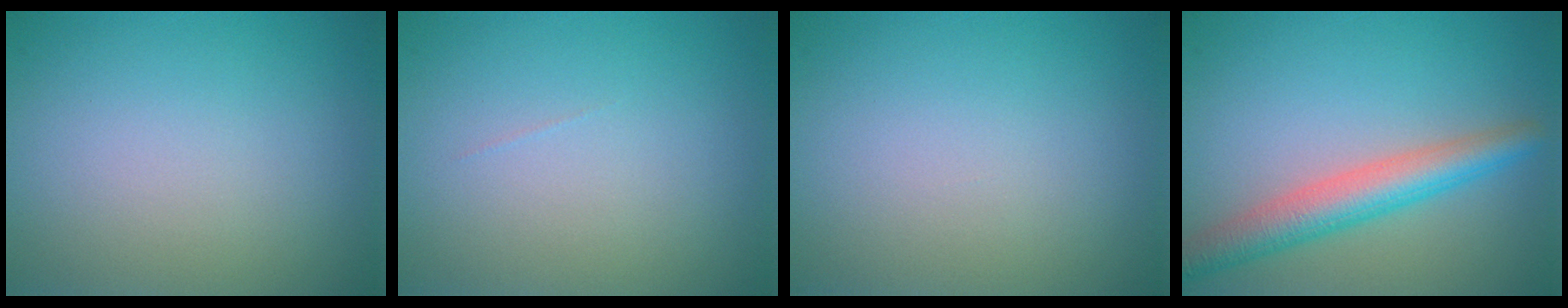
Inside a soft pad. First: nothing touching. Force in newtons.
{"total": 0.0}
{"total": 0.0}
{"total": 4.8, "press": 4.8, "slide": 0.2}